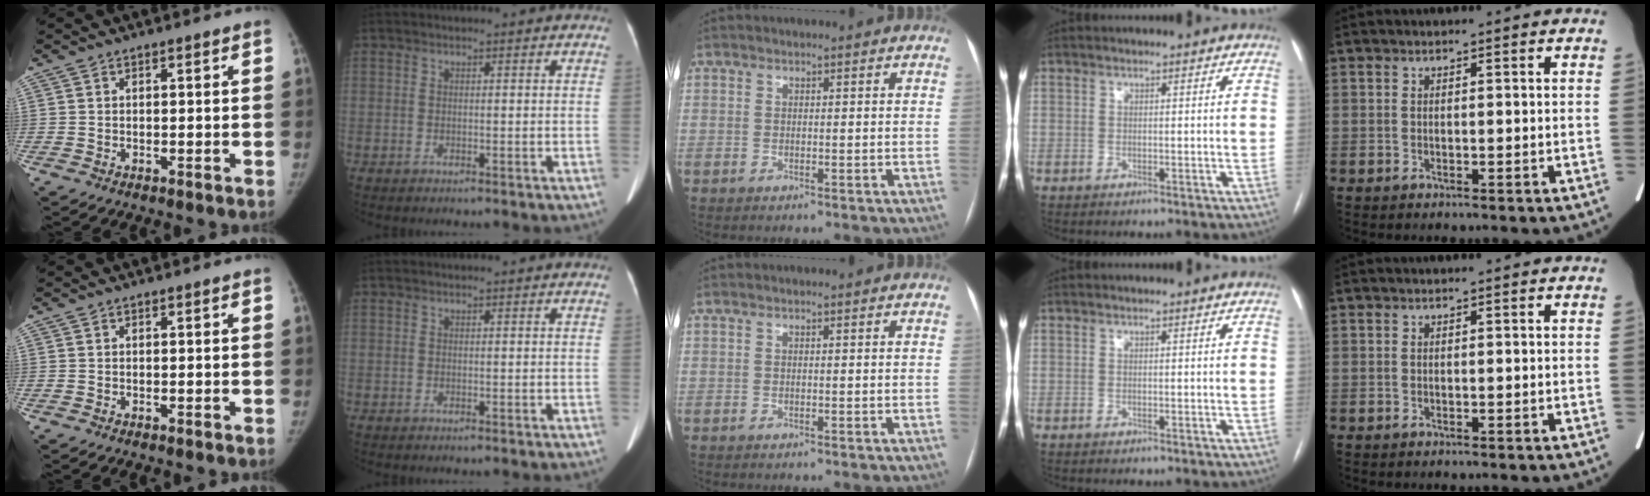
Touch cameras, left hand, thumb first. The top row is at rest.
{}